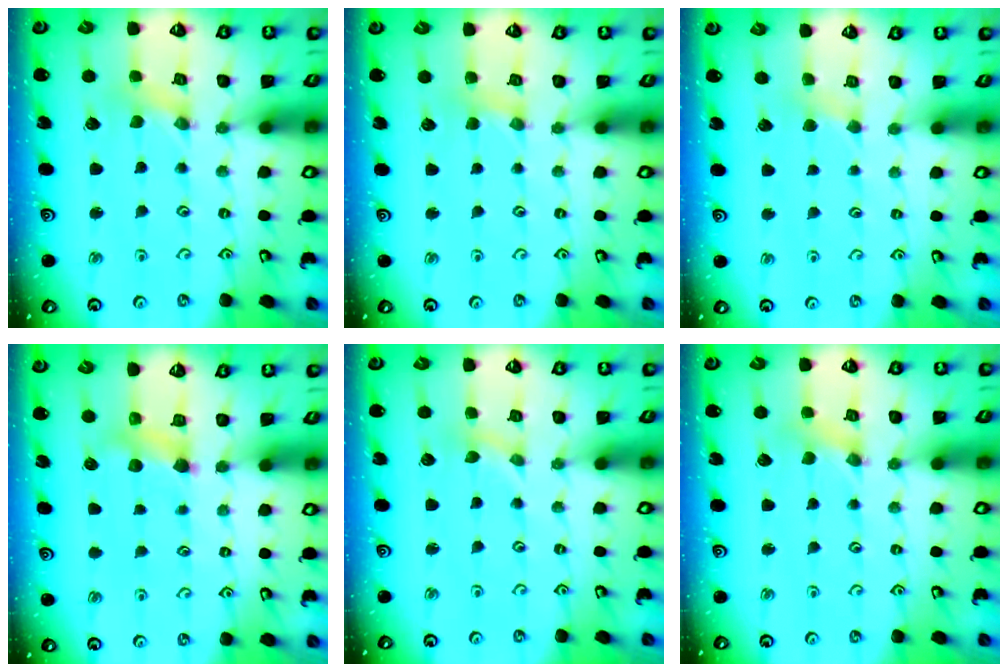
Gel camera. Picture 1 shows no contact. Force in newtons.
{"total": 2.8, "press": 2.8, "slide": 0.3}
{"total": 2.9, "press": 2.8, "slide": 0.4}
{"total": 5.4, "press": 5.4, "slide": 0.4}
{"total": 0.0}
{"total": 2.2, "press": 2.2, "slide": 0.3}